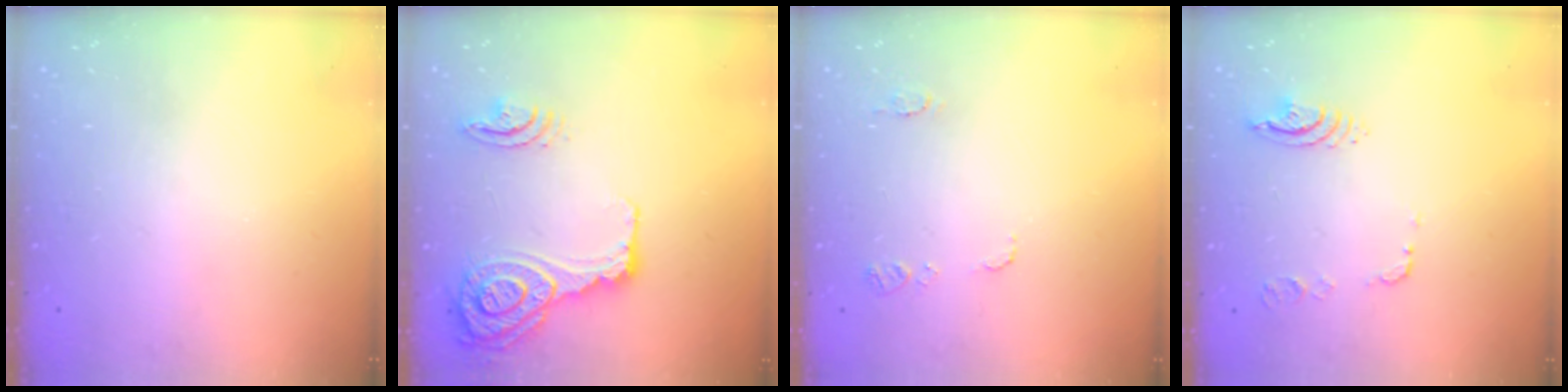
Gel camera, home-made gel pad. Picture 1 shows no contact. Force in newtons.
{"total": 18.9, "press": 18.6, "slide": 3.2}
{"total": 7.1, "press": 7.0, "slide": 0.7}
{"total": 9.4, "press": 9.4, "slide": 1.1}